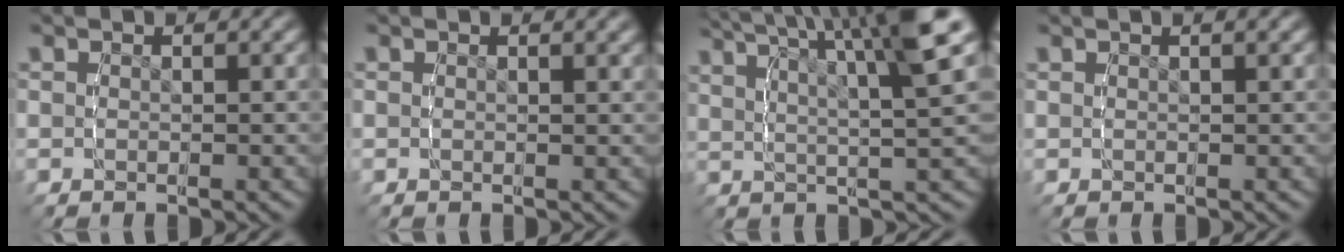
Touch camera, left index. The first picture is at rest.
{"total": 0.6, "force": [0.4, 0.0, 0.4], "torque": [-0.005, 0.000, 0.006]}
{"total": 6.9, "force": [3.5, 1.9, 5.6], "torque": [-0.080, 0.001, 0.047]}
{"total": 2.1, "force": [1.4, 0.6, 1.4], "torque": [-0.014, 0.010, 0.019]}